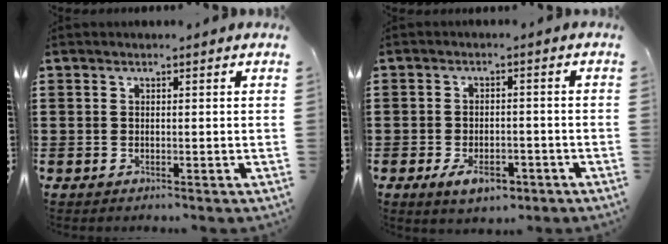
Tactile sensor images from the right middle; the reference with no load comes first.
{"total": 4.3, "force": [-2.8, 2.1, 2.5], "torque": [-0.053, 0.000, -0.054]}